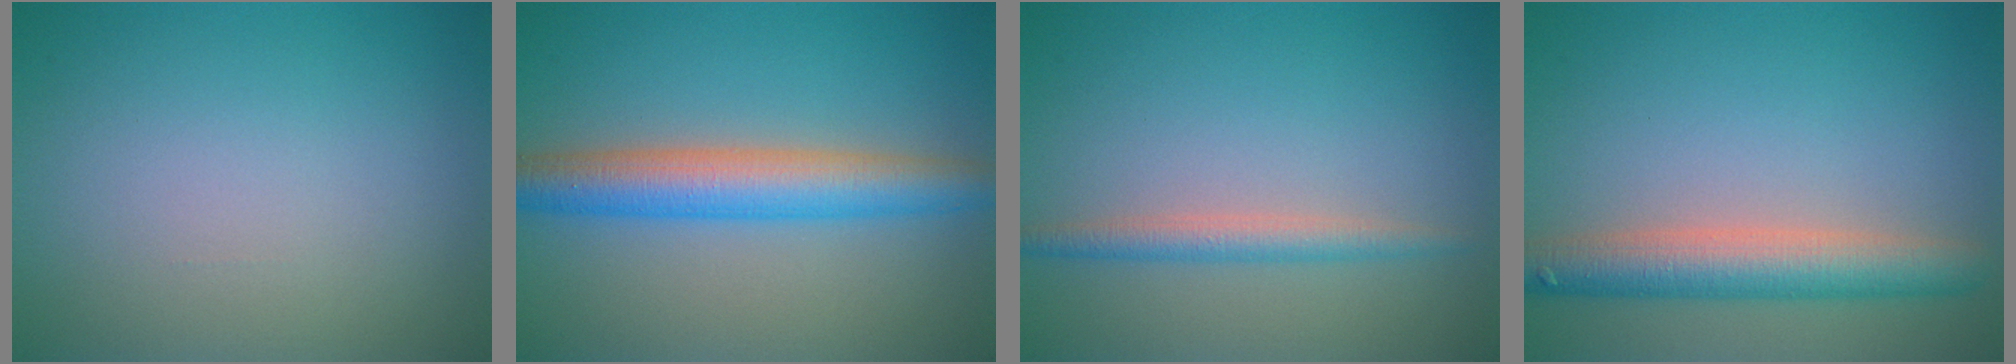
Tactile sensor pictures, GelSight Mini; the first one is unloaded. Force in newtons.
{"total": 5.7, "press": 5.7, "slide": 0.2}
{"total": 2.2, "press": 2.2, "slide": 0.0}
{"total": 5.4, "press": 5.4, "slide": 0.2}